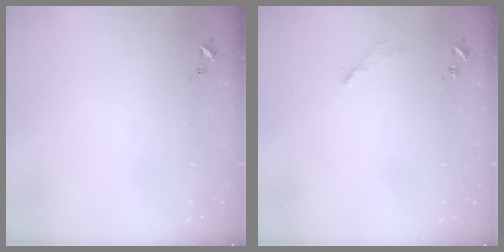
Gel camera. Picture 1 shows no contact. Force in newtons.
{"total": 2.6, "press": 2.6, "slide": 0.3}